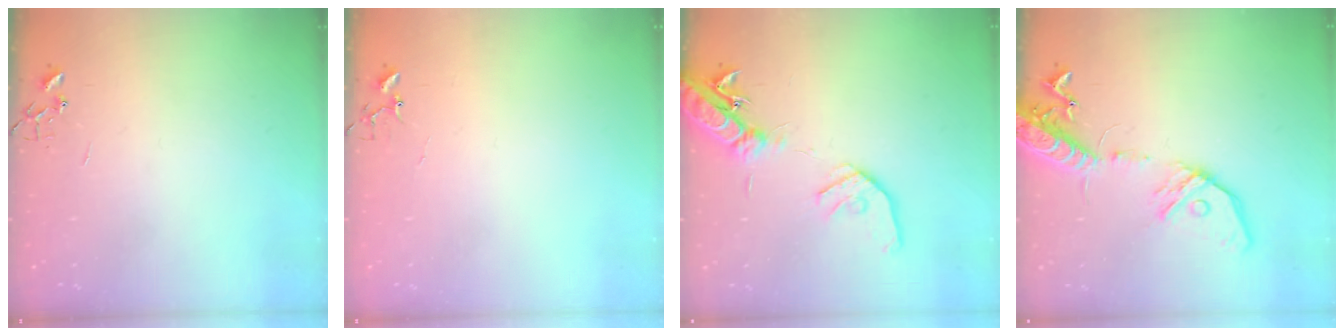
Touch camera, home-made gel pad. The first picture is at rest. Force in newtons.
{"total": 4.0, "press": 4.0, "slide": 0.3}
{"total": 16.5, "press": 16.2, "slide": 2.9}
{"total": 17.0, "press": 16.7, "slide": 3.3}